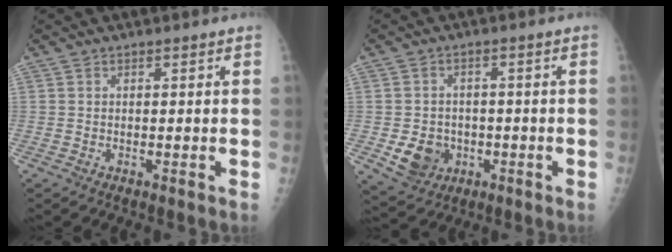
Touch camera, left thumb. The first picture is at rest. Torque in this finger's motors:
{"motor_torque": [-0.16, 0.17, 0.01, 0.01, 0.01]}